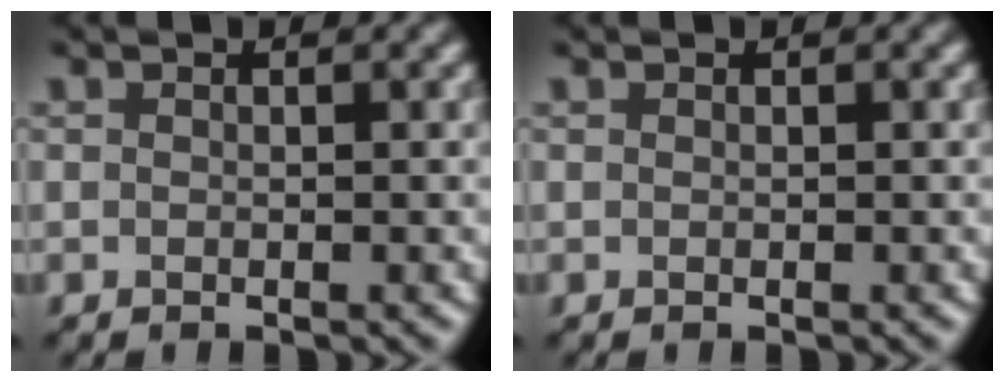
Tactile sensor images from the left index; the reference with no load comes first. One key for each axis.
{"total": 0.0}